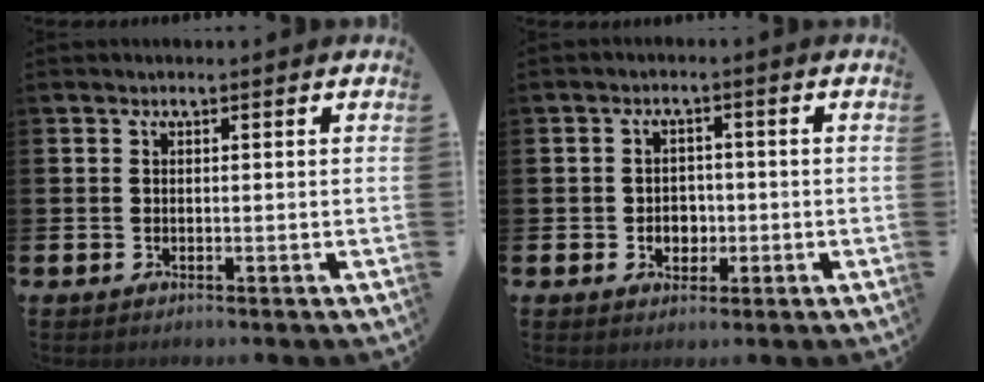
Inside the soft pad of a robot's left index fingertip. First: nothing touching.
{"total": 2.7, "force": [-0.6, 2.4, 1.2], "torque": [-0.021, 0.004, -0.017]}